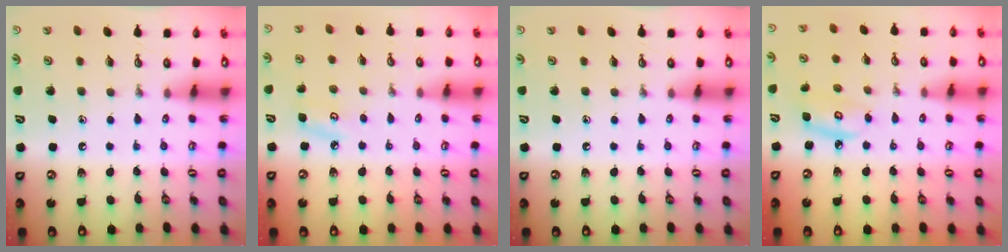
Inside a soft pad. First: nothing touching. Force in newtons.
{"total": 5.0, "press": 5.0, "slide": 0.5}
{"total": 0.0}
{"total": 5.2, "press": 5.1, "slide": 0.3}